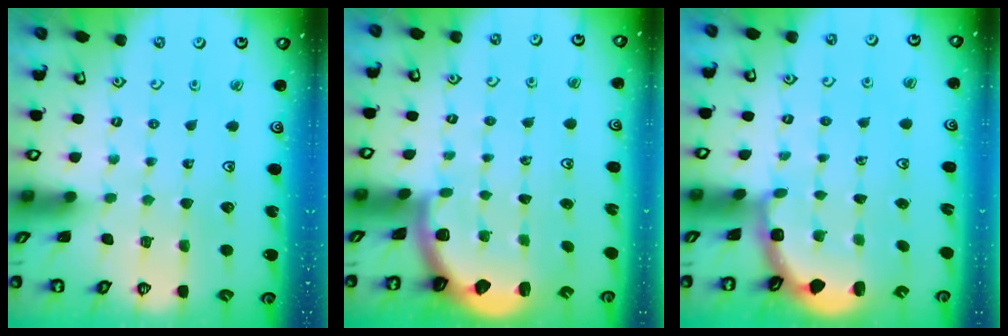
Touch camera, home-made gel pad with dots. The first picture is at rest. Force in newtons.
{"total": 1.9, "press": 1.8, "slide": 0.5}
{"total": 3.0, "press": 2.0, "slide": 2.3}